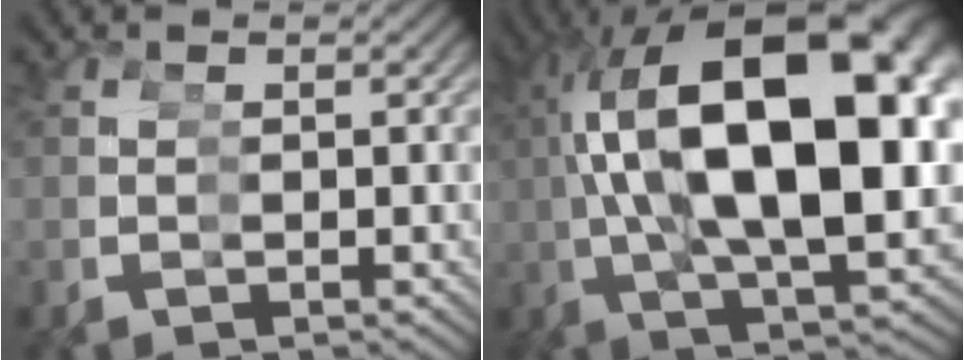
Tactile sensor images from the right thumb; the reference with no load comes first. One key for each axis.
{"total": 21.3, "fx": 1.4, "fy": 10.7, "fz": 18.4, "tx": -0.311, "ty": -0.025, "tz": 0.038}